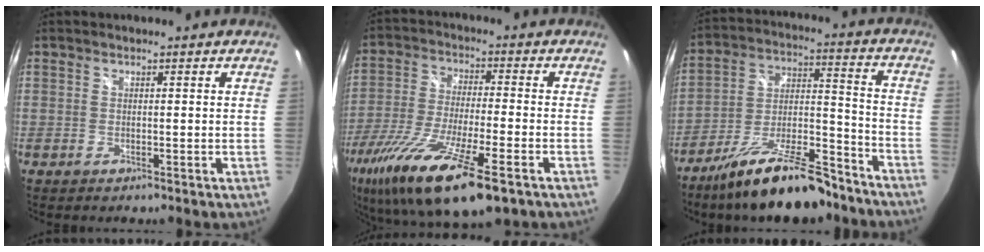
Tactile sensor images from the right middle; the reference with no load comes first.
{"total": 21.6, "force": [-12.7, 4.7, 16.8], "torque": [-0.333, -0.072, -0.228]}
{"total": 19.2, "force": [-14.8, 4.9, 11.2], "torque": [-0.199, -0.005, -0.234]}